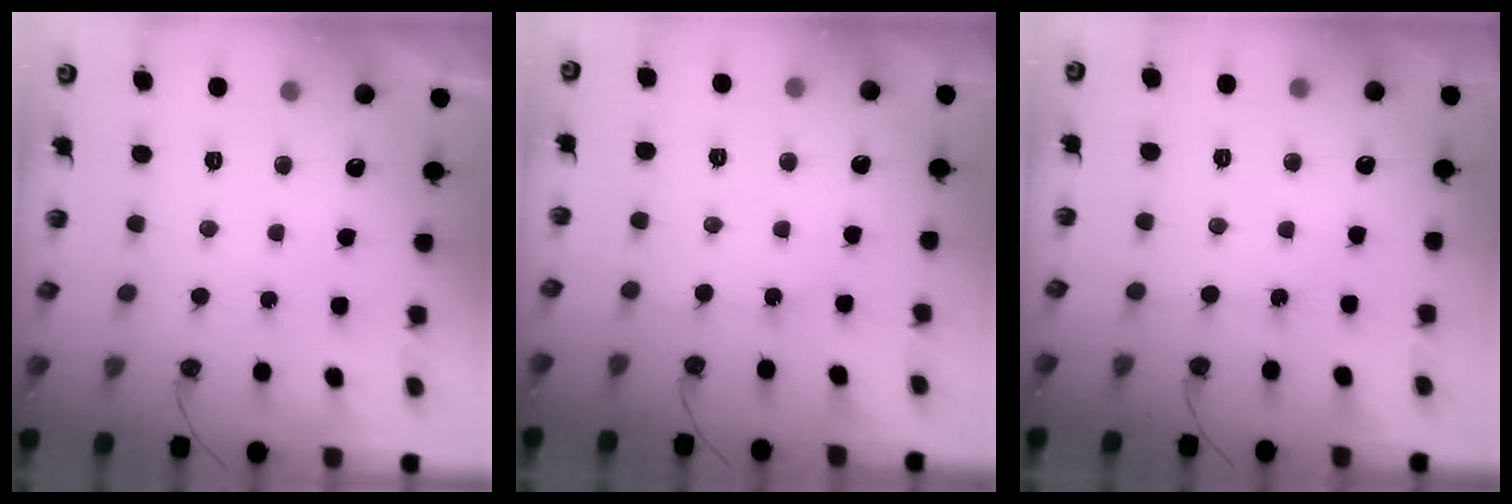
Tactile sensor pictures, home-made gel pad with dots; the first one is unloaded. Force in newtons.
{"total": 3.0, "press": 3.0, "slide": 0.4}
{"total": 2.6, "press": 2.6, "slide": 0.3}